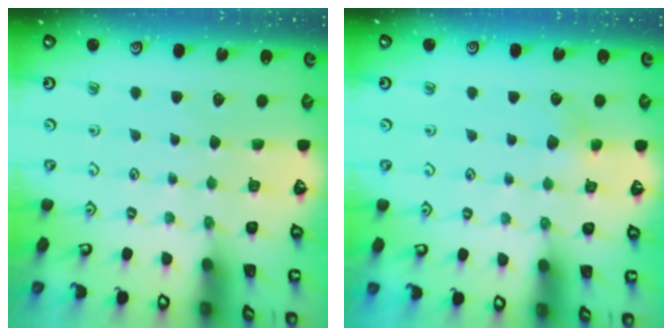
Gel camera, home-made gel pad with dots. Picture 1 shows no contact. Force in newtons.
{"total": 2.4, "press": 2.4, "slide": 0.4}